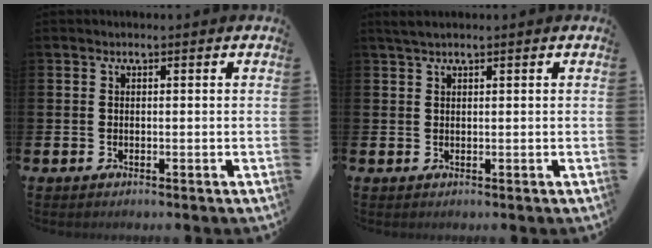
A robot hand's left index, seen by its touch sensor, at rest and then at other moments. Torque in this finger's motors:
{"motor_torque": [0.13, -0.17, 0.03, 0.00]}